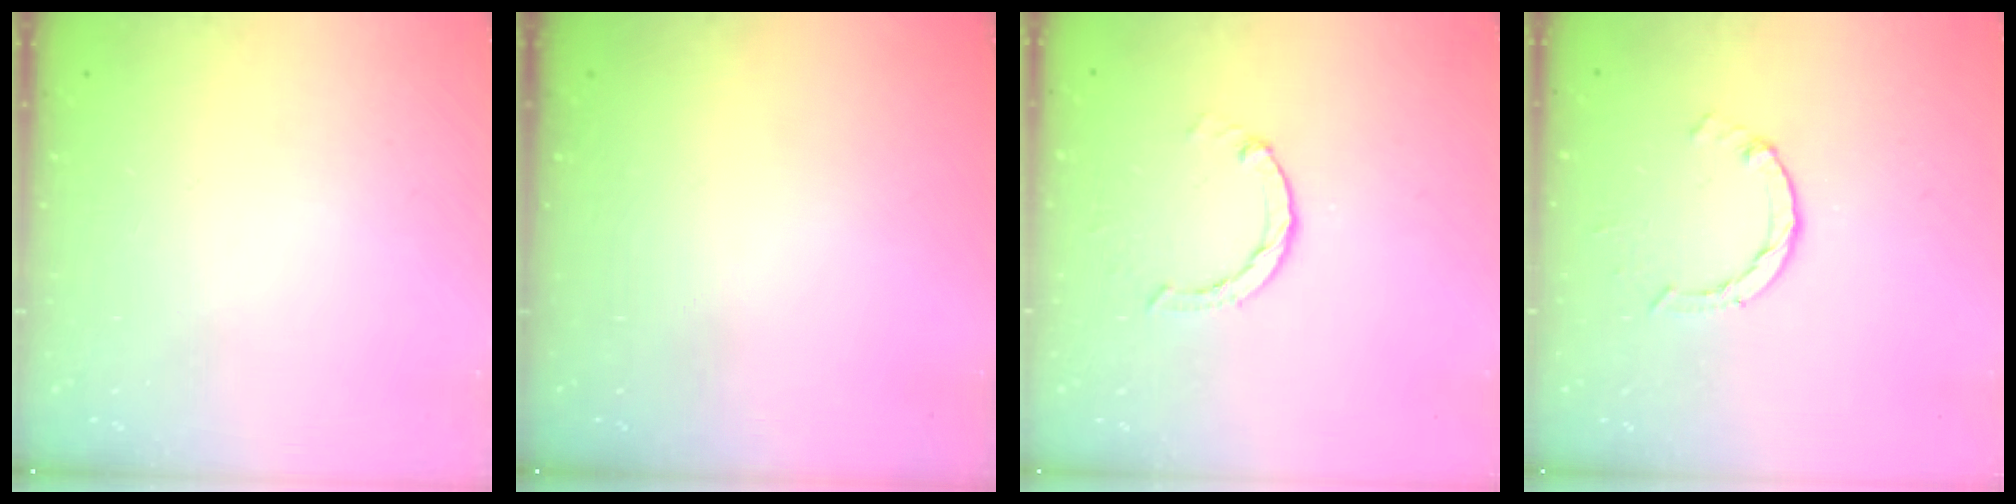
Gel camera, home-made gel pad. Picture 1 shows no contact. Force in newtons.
{"total": 0.0}
{"total": 2.0, "press": 2.0, "slide": 0.2}
{"total": 1.4, "press": 1.4, "slide": 0.2}